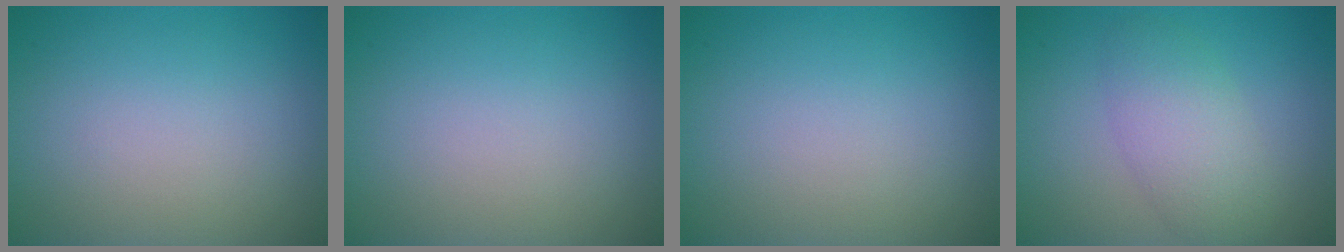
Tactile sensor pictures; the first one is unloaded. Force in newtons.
{"total": 0.0}
{"total": 0.0}
{"total": 3.9, "press": 3.9, "slide": 0.1}